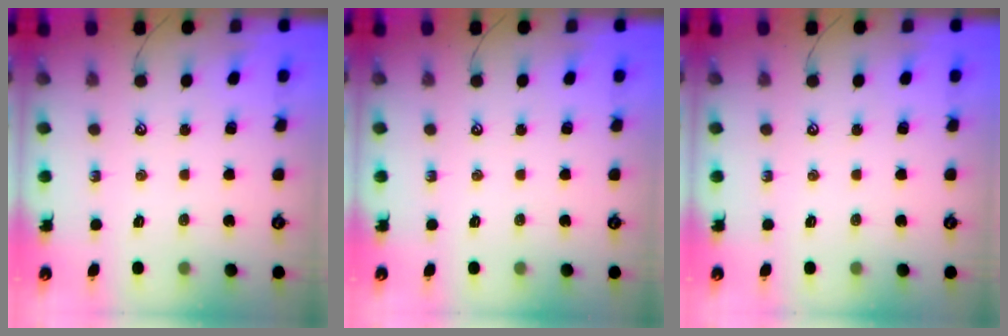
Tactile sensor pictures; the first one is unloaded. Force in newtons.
{"total": 0.0}
{"total": 0.0}